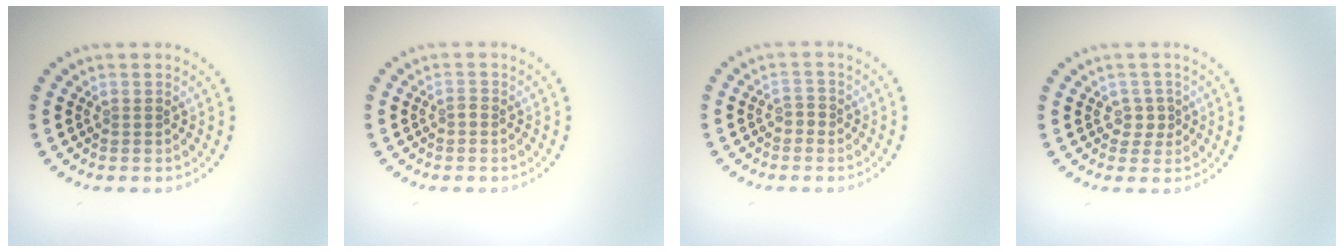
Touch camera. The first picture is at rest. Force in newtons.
{"total": 0.5, "press": 0.4, "slide": 0.4}
{"total": 1.0, "press": 0.8, "slide": 0.5}
{"total": 1.5, "press": 1.2, "slide": 0.9}